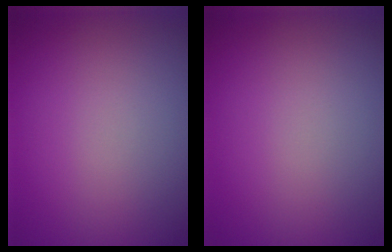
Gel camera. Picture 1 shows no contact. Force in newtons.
{"total": 0.0}